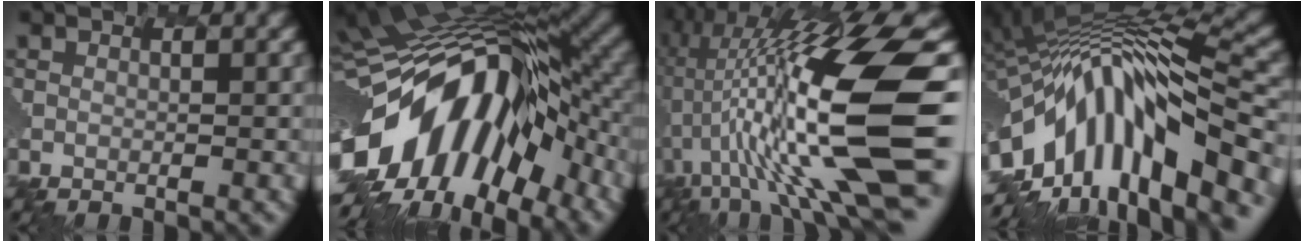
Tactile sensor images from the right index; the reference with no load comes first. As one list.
[{"total": 16.7, "force": [-4.7, 9.5, 12.9], "torque": [-0.249, -0.008, -0.086]}, {"total": 15.7, "force": [0.2, 3.0, 15.4], "torque": [-0.307, 0.021, 0.012]}, {"total": 12.2, "force": [-5.4, 4.8, 9.9], "torque": [-0.182, 0.027, -0.087]}]